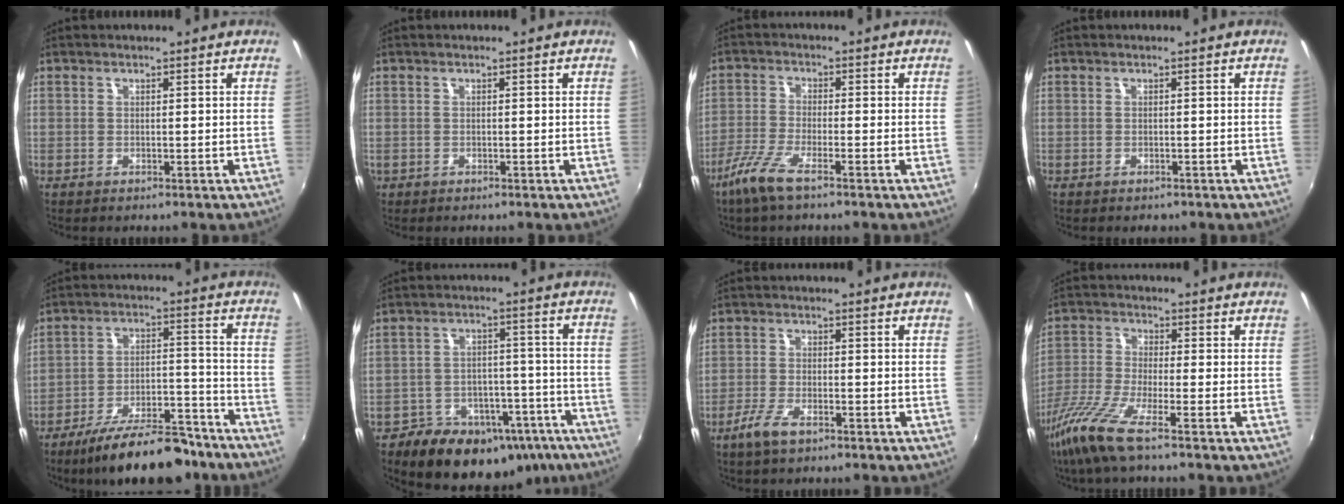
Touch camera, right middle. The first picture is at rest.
{"total": 0.7, "force": [-0.4, 0.6, 0.1], "torque": [-0.004, -0.004, -0.006]}
{"total": 6.3, "force": [-4.2, 1.2, 4.6], "torque": [-0.111, -0.011, -0.084]}
{"total": 1.0, "force": [-0.7, 0.7, 0.2], "torque": [-0.008, -0.004, -0.008]}
{"total": 18.1, "force": [-14.5, 5.9, 8.9], "torque": [-0.153, 0.006, -0.207]}
{"total": 20.5, "force": [-14.0, 12.0, 8.9], "torque": [-0.164, 0.025, -0.169]}
{"total": 4.7, "force": [-3.2, 1.4, 3.2], "torque": [-0.081, -0.007, -0.062]}
{"total": 8.8, "force": [-5.9, 0.2, 6.5], "torque": [-0.148, -0.016, -0.120]}